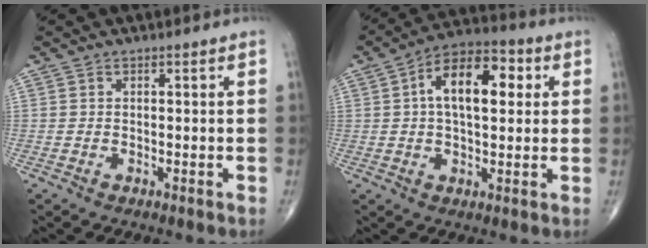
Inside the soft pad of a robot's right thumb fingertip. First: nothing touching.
{"total": 13.1, "force": [2.8, 6.8, 10.9], "torque": [-0.163, 0.021, 0.036]}